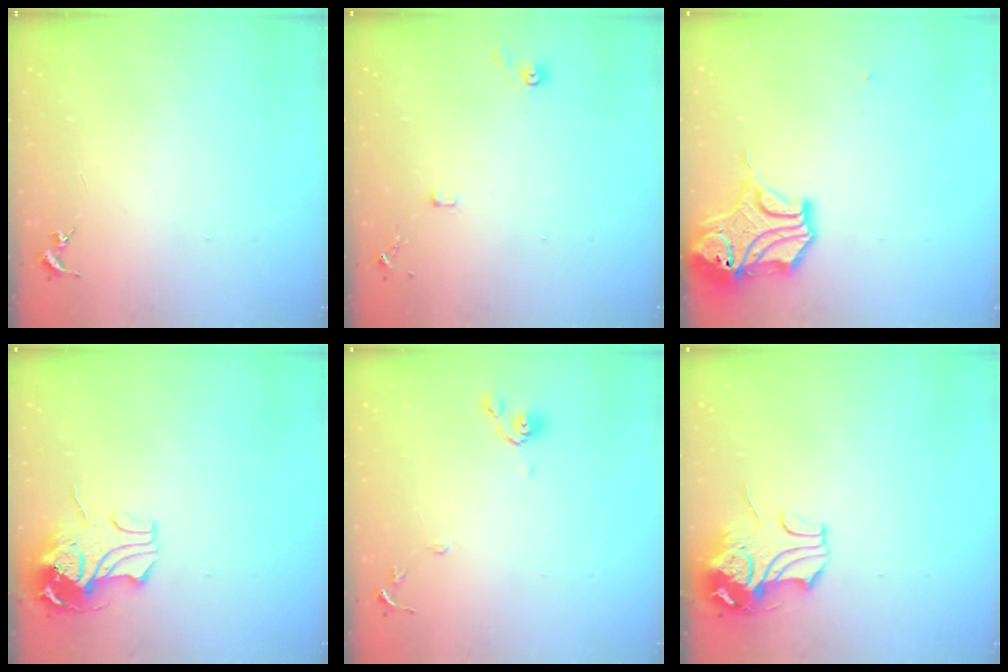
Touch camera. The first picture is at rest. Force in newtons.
{"total": 6.5, "press": 6.4, "slide": 0.6}
{"total": 14.5, "press": 14.4, "slide": 2.2}
{"total": 10.9, "press": 10.9, "slide": 1.1}
{"total": 8.6, "press": 8.6, "slide": 0.7}
{"total": 9.7, "press": 9.6, "slide": 1.7}